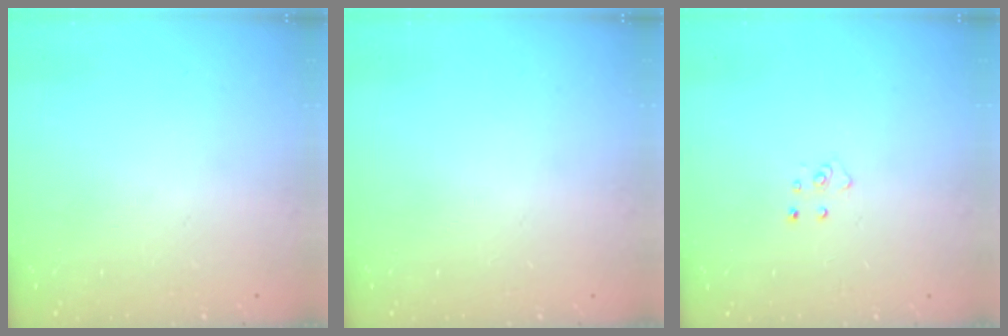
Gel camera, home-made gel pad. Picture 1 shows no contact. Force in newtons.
{"total": 0.0}
{"total": 3.4, "press": 3.4, "slide": 0.3}